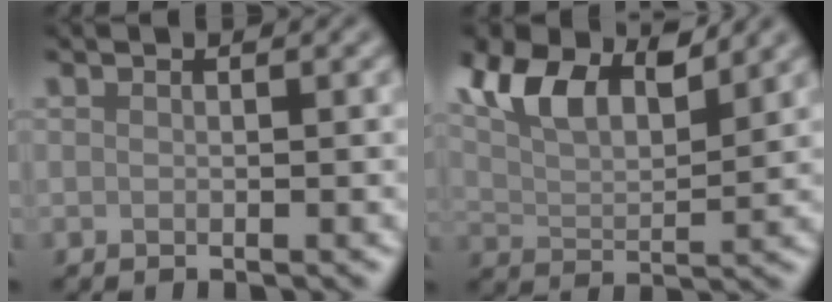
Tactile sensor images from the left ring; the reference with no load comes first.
{"total": 7.2, "force": [4.5, 3.2, 4.6], "torque": [-0.092, 0.005, 0.079]}